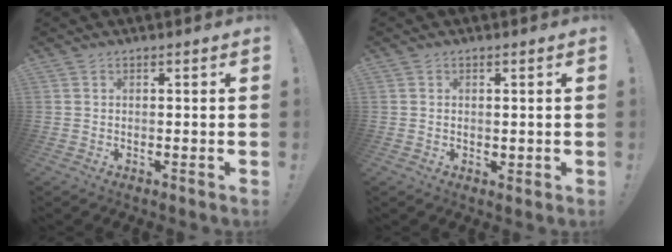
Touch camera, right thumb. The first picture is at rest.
{"total": 1.1, "force": [0.4, 0.8, 0.6], "torque": [-0.004, 0.000, 0.006]}